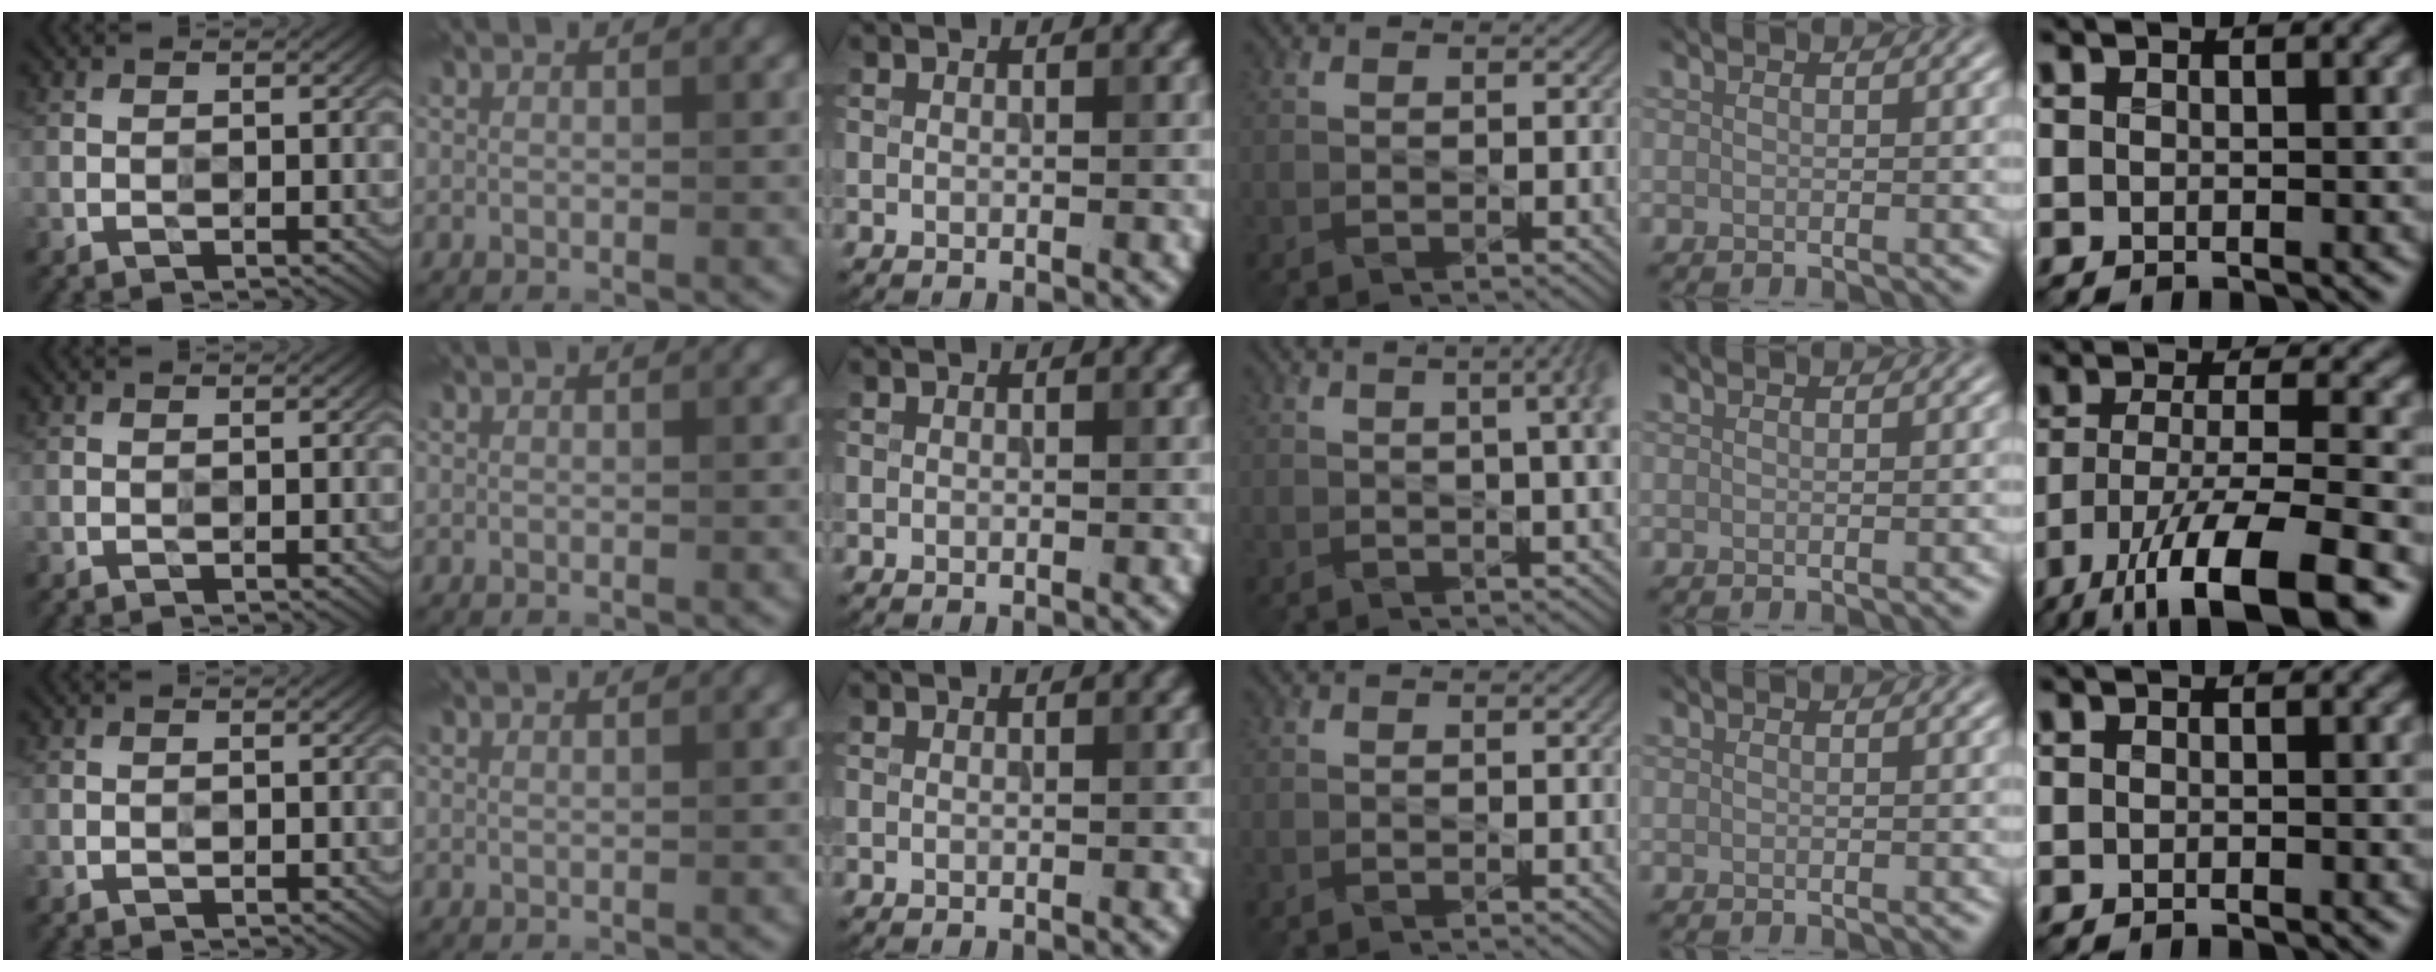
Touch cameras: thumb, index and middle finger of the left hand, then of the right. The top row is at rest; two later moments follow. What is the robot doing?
{"motion": "wipe", "object": "glass cup"}